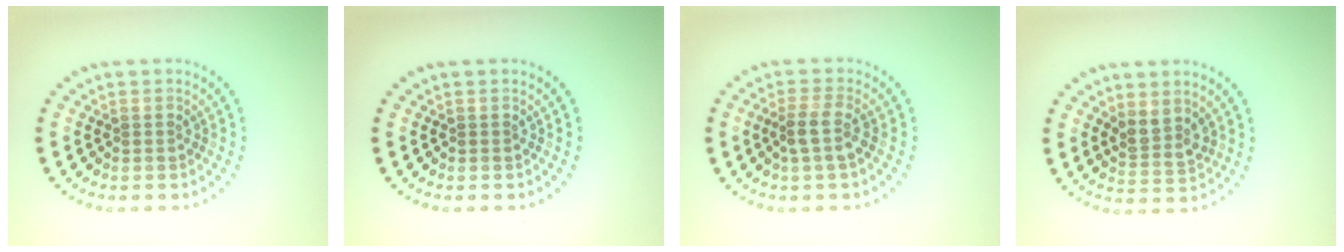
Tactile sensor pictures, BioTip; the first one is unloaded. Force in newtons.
{"total": 0.0}
{"total": 2.3, "press": 1.8, "slide": 1.4}
{"total": 2.3, "press": 1.9, "slide": 1.3}